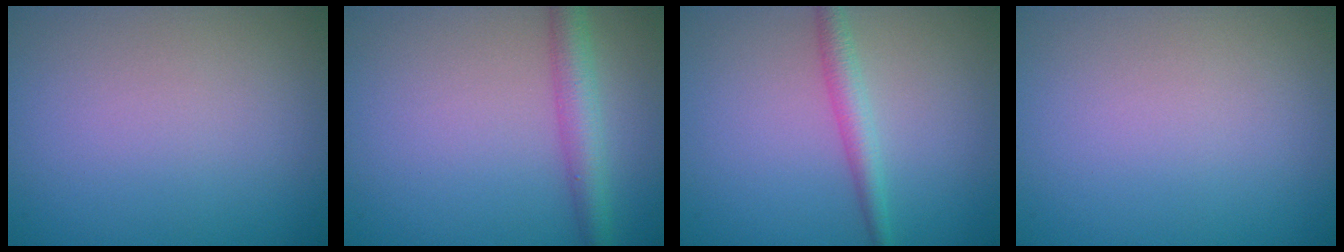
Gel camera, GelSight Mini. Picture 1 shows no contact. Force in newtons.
{"total": 3.5, "press": 3.5, "slide": 0.1}
{"total": 2.2, "press": 2.2, "slide": 0.1}
{"total": 0.0}